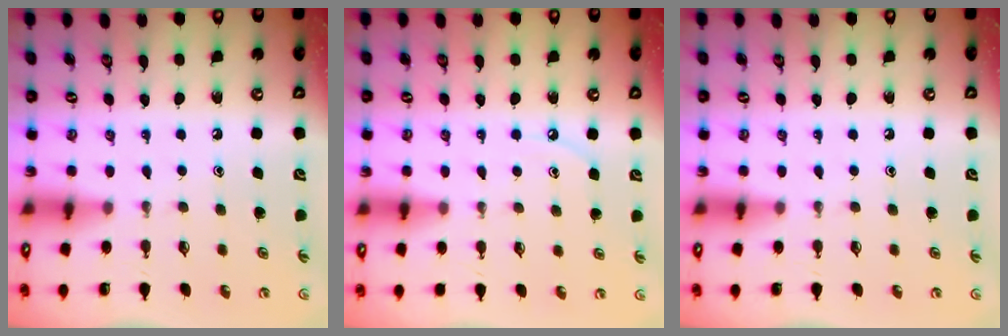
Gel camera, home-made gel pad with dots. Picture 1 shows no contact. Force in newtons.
{"total": 4.6, "press": 4.5, "slide": 0.6}
{"total": 0.0}